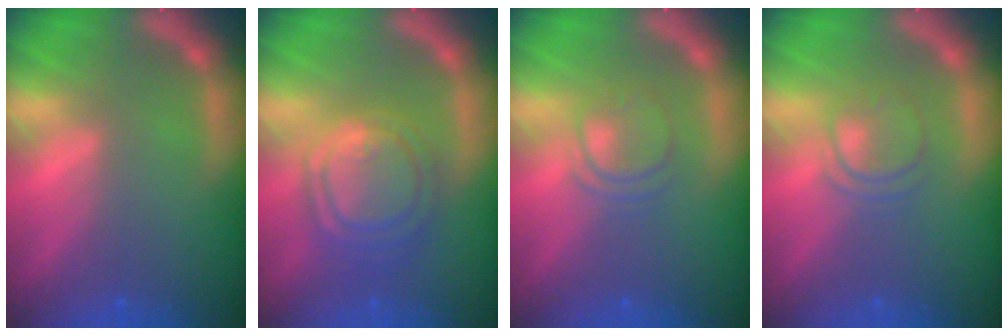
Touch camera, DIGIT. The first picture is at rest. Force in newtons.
{"total": 7.6}
{"total": 3.0}
{"total": 3.0}